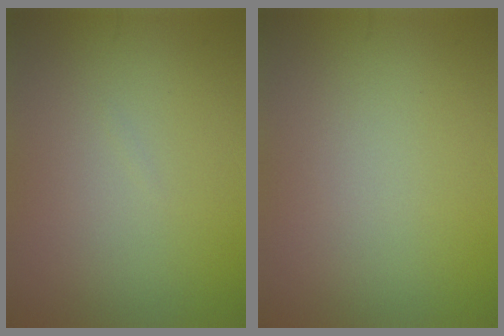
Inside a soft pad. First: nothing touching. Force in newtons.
{"total": 0.0}